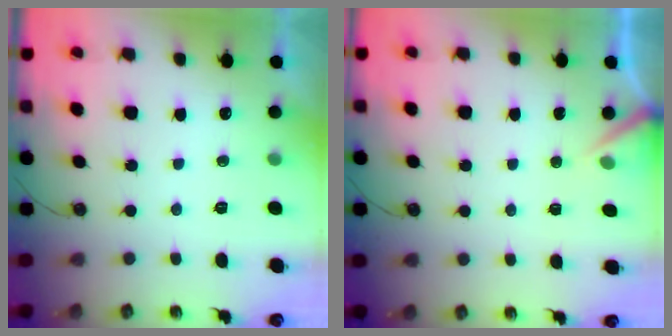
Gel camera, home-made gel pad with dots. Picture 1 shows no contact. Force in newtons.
{"total": 5.1, "press": 5.1, "slide": 0.3}